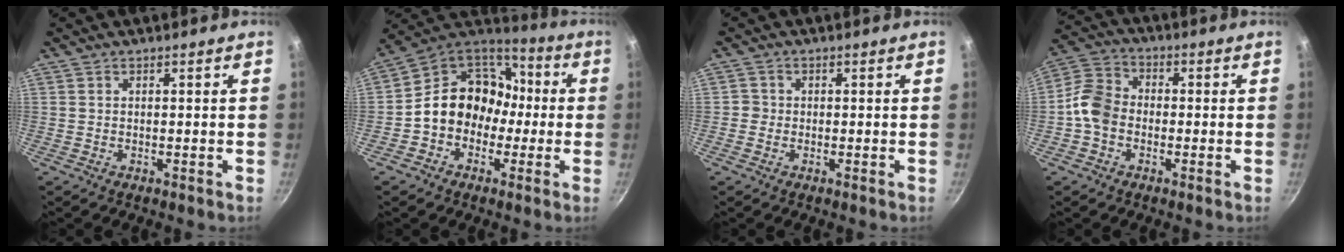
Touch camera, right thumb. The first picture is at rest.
{"total": 15.3, "force": [-1.6, 12.8, 8.2], "torque": [-0.088, 0.060, -0.040]}
{"total": 1.8, "force": [-0.4, 1.7, 0.4], "torque": [0.002, 0.005, -0.010]}
{"total": 8.0, "force": [-1.9, 6.2, 4.7], "torque": [-0.073, 0.026, -0.058]}